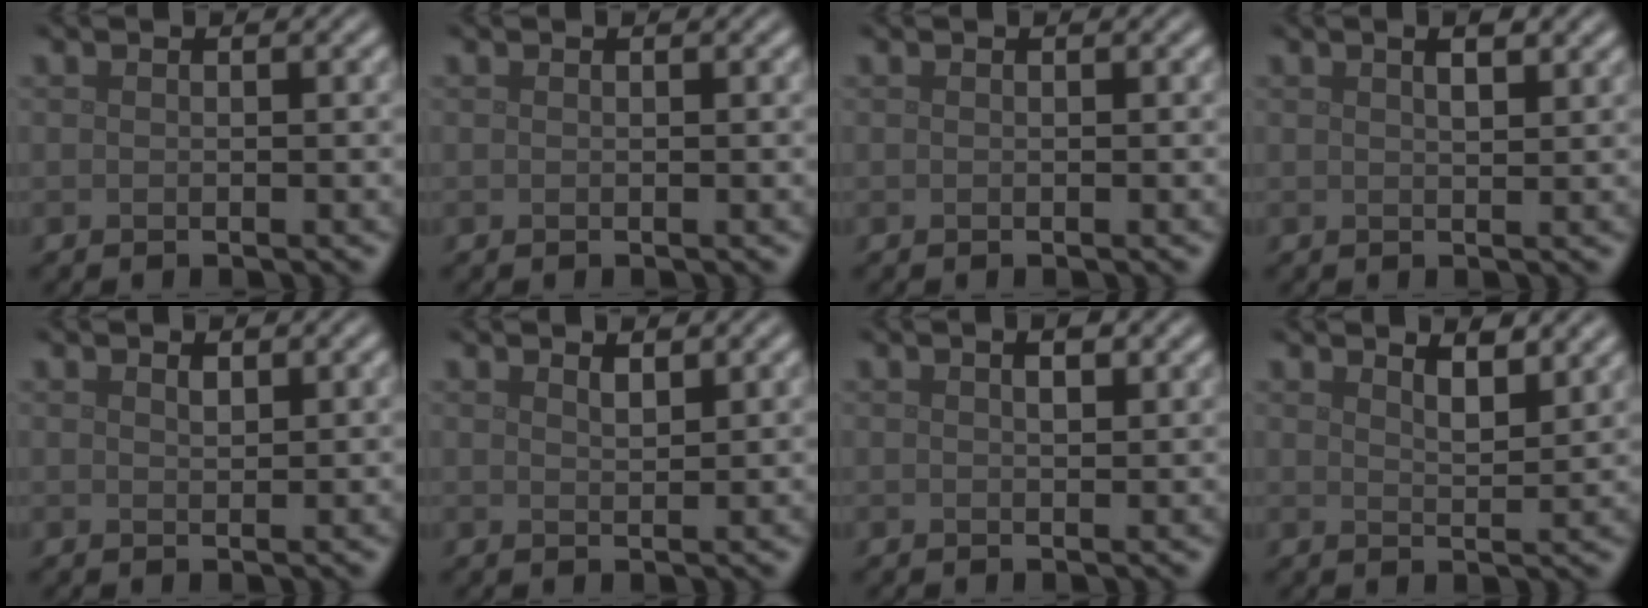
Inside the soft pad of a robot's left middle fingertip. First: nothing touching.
{"total": 0.0}
{"total": 0.0}
{"total": 1.9, "force": [1.2, 0.5, 1.3], "torque": [-0.015, 0.000, 0.020]}
{"total": 0.7, "force": [0.6, 0.2, 0.4], "torque": [-0.011, -0.003, 0.012]}
{"total": 1.1, "force": [1.0, 0.2, 0.5], "torque": [-0.010, 0.000, 0.017]}
{"total": 1.4, "force": [0.8, 0.4, 1.1], "torque": [-0.015, 0.002, 0.015]}
{"total": 2.9, "force": [2.3, 0.7, 1.6], "torque": [-0.019, -0.001, 0.035]}